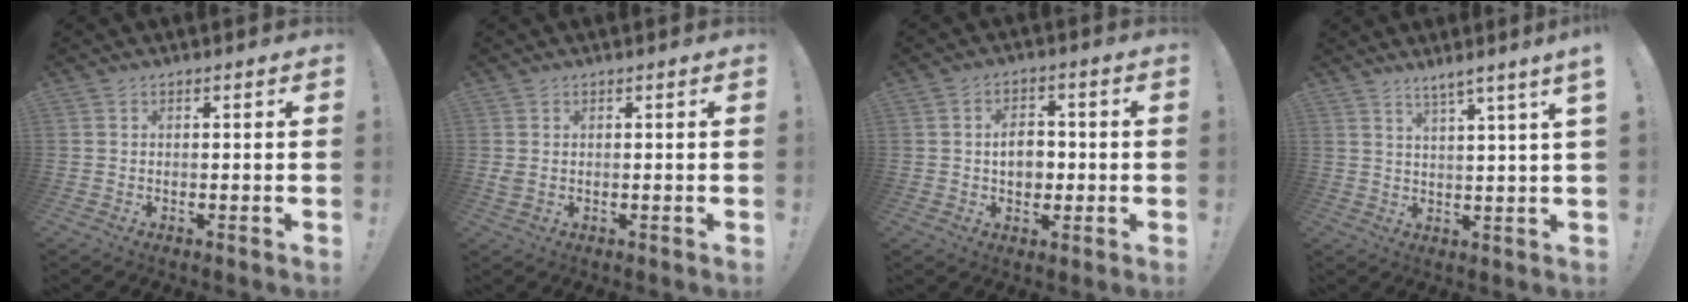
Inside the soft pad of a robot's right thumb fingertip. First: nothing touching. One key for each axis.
{"total": 1.4, "fx": 0.4, "fy": 0.9, "fz": 1.0, "tx": -0.012, "ty": 0.001, "tz": 0.007}
{"total": 7.2, "fx": 0.0, "fy": 5.5, "fz": 4.6, "tx": -0.061, "ty": 0.009, "tz": -0.001}
{"total": 5.1, "fx": 3.2, "fy": -1.0, "fz": 3.9, "tx": -0.061, "ty": -0.020, "tz": 0.049}